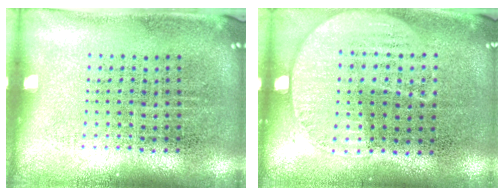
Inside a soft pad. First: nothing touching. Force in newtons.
{"total": 1.0, "press": 0.9, "slide": 0.5}